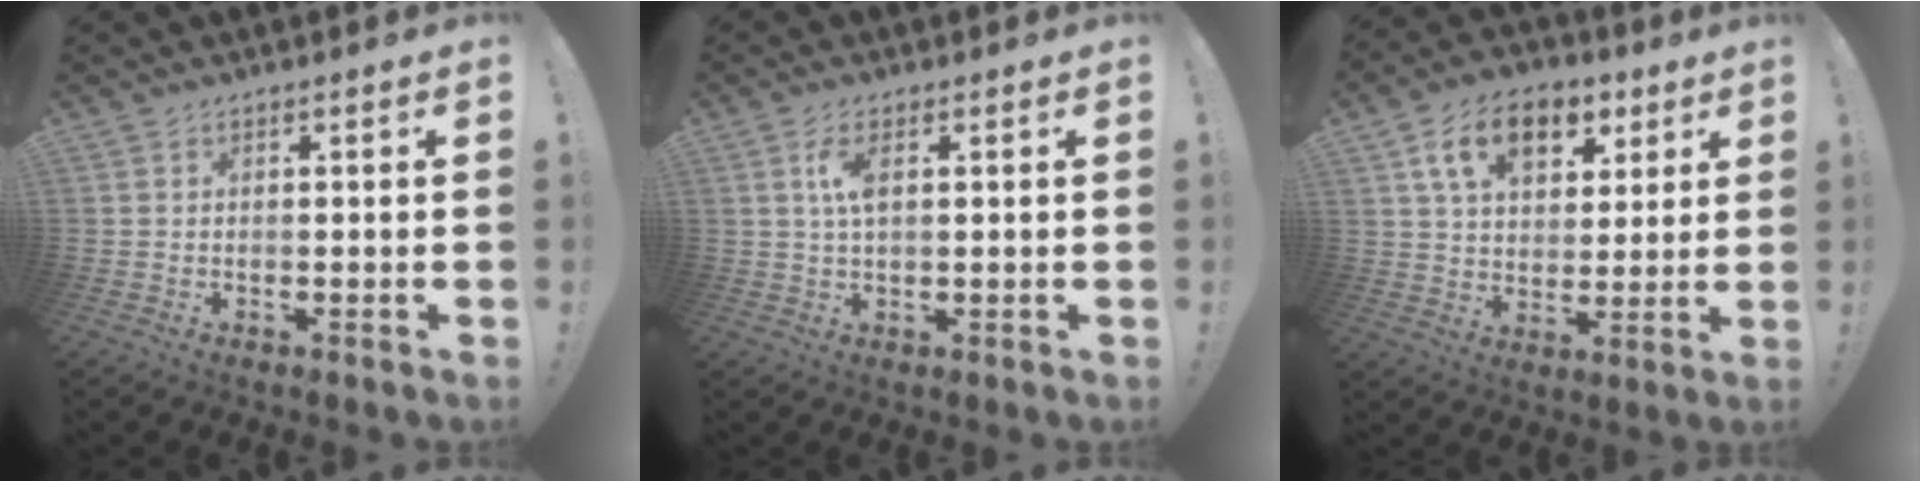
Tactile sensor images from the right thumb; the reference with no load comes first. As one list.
[{"total": 5.1, "force": [1.3, 2.1, 4.5], "torque": [-0.082, -0.003, 0.016]}, {"total": 15.2, "force": [7.2, 10.0, 8.9], "torque": [-0.142, -0.018, 0.134]}]